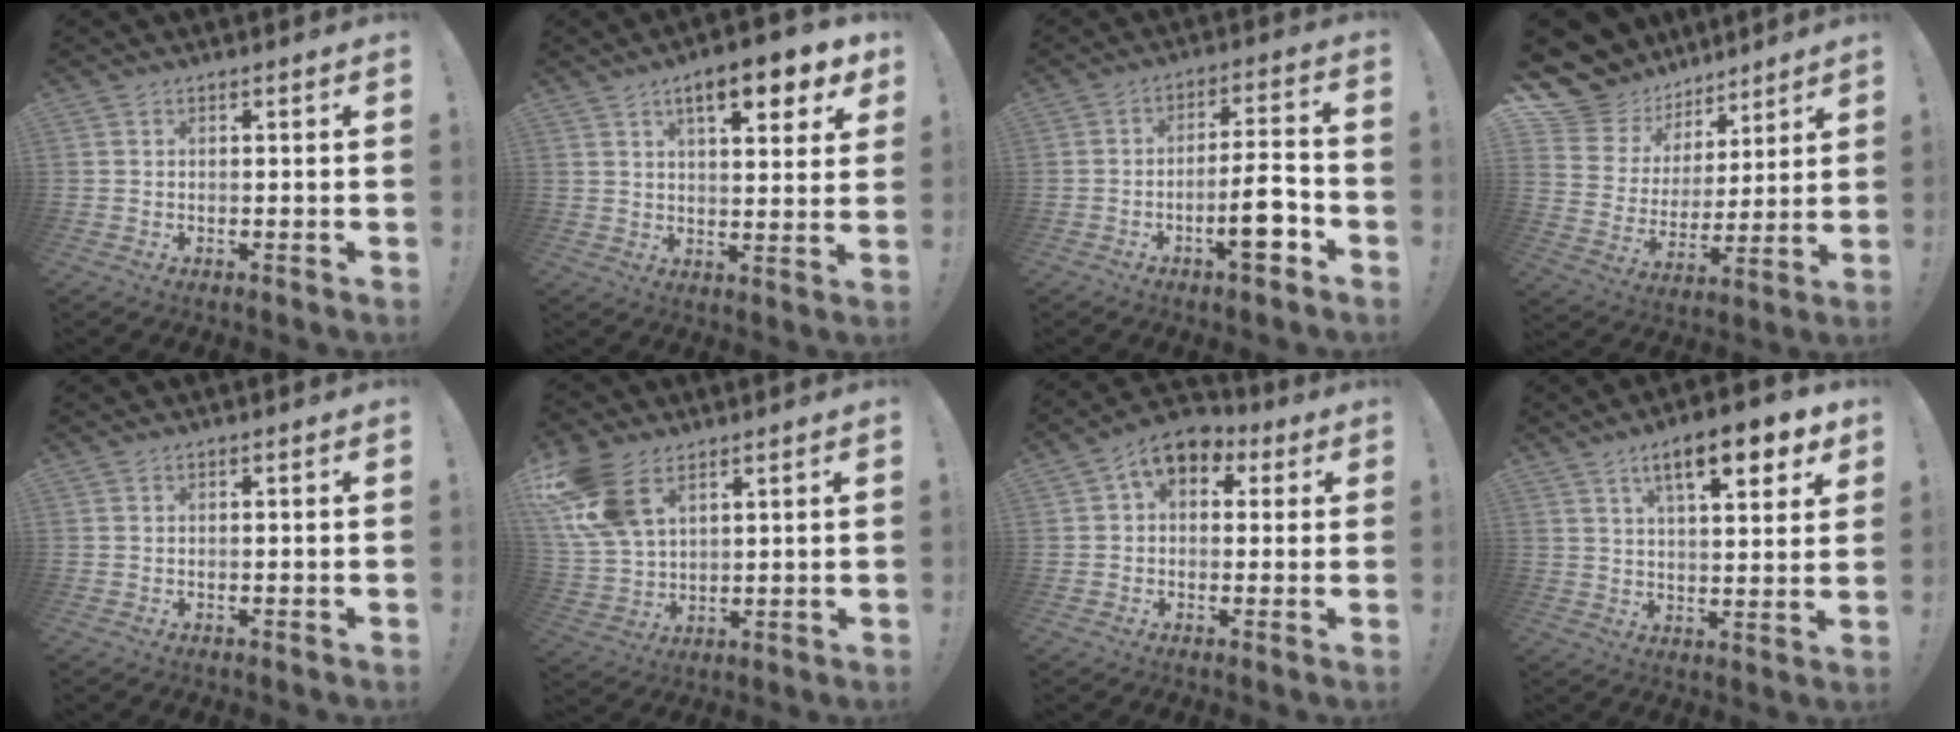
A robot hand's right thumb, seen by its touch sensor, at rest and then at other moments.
{"total": 11.2, "force": [6.3, 3.2, 8.7], "torque": [-0.123, -0.028, 0.098]}
{"total": 11.6, "force": [-5.1, 2.9, 10.1], "torque": [-0.145, 0.021, -0.087]}
{"total": 13.1, "force": [9.3, 9.0, 2.1], "torque": [-0.052, -0.074, 0.191]}
{"total": 0.0}
{"total": 14.8, "force": [8.0, 8.8, 8.8], "torque": [-0.178, -0.034, 0.154]}
{"total": 7.9, "force": [3.2, 5.6, 4.6], "torque": [-0.069, -0.007, 0.065]}
{"total": 13.4, "force": [7.1, 3.9, 10.6], "torque": [-0.159, -0.027, 0.109]}